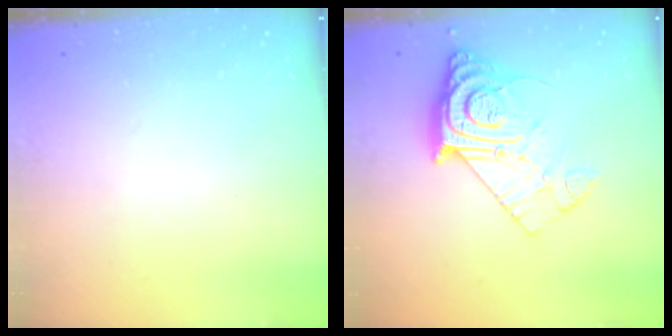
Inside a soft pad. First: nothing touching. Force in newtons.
{"total": 14.9, "press": 14.8, "slide": 1.0}